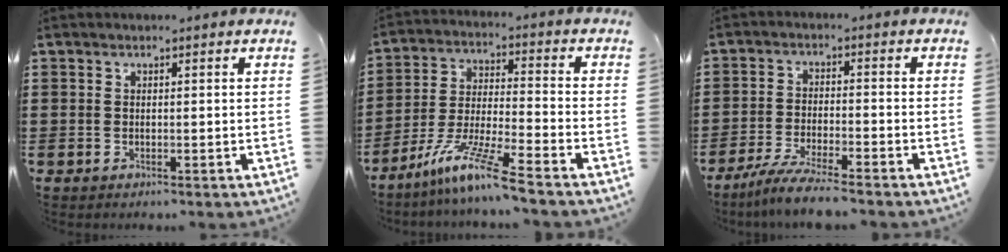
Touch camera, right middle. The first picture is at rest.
{"total": 10.1, "force": [-7.9, -0.2, 6.3], "torque": [-0.136, -0.010, -0.159]}
{"total": 5.7, "force": [-5.0, -0.2, 2.7], "torque": [-0.063, -0.017, -0.098]}